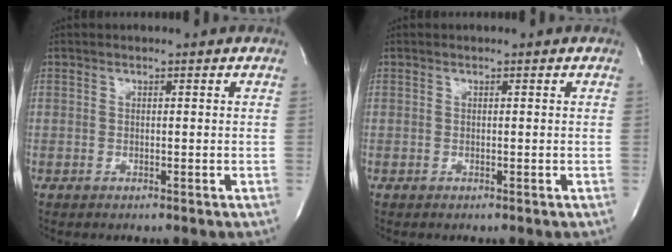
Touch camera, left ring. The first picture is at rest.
{"total": 0.0}